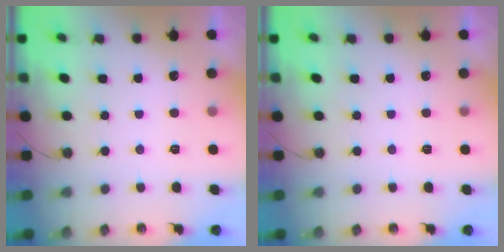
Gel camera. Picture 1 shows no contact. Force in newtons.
{"total": 0.0}